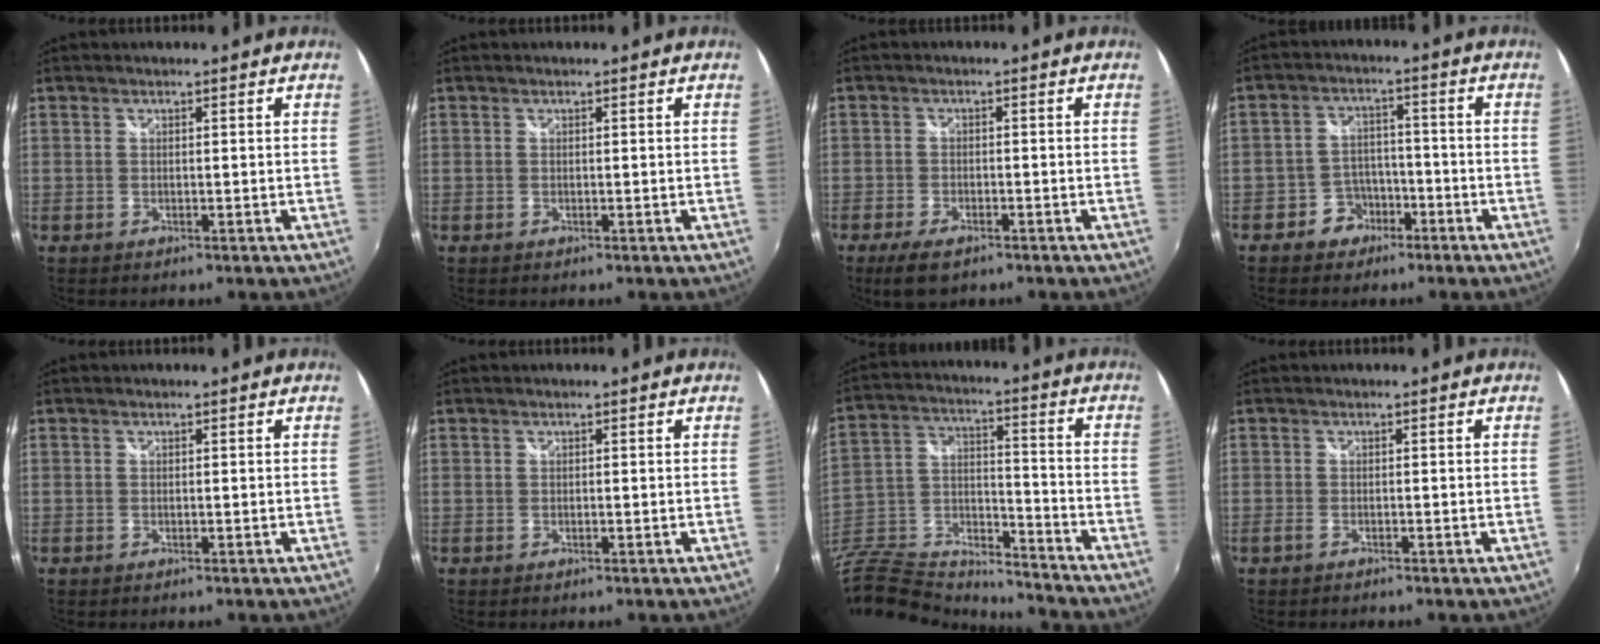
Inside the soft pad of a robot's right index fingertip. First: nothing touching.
{"total": 0.0}
{"total": 5.5, "force": [-3.9, 1.9, 3.3], "torque": [-0.083, -0.014, -0.071]}
{"total": 5.8, "force": [-3.6, 4.4, 1.0], "torque": [-0.026, 0.021, -0.054]}
{"total": 0.0}
{"total": 0.0}
{"total": 18.1, "force": [-14.5, 7.6, 7.6], "torque": [-0.192, 0.010, -0.269]}
{"total": 1.1, "force": [-0.9, 0.2, 0.6], "torque": [-0.013, -0.003, -0.019]}